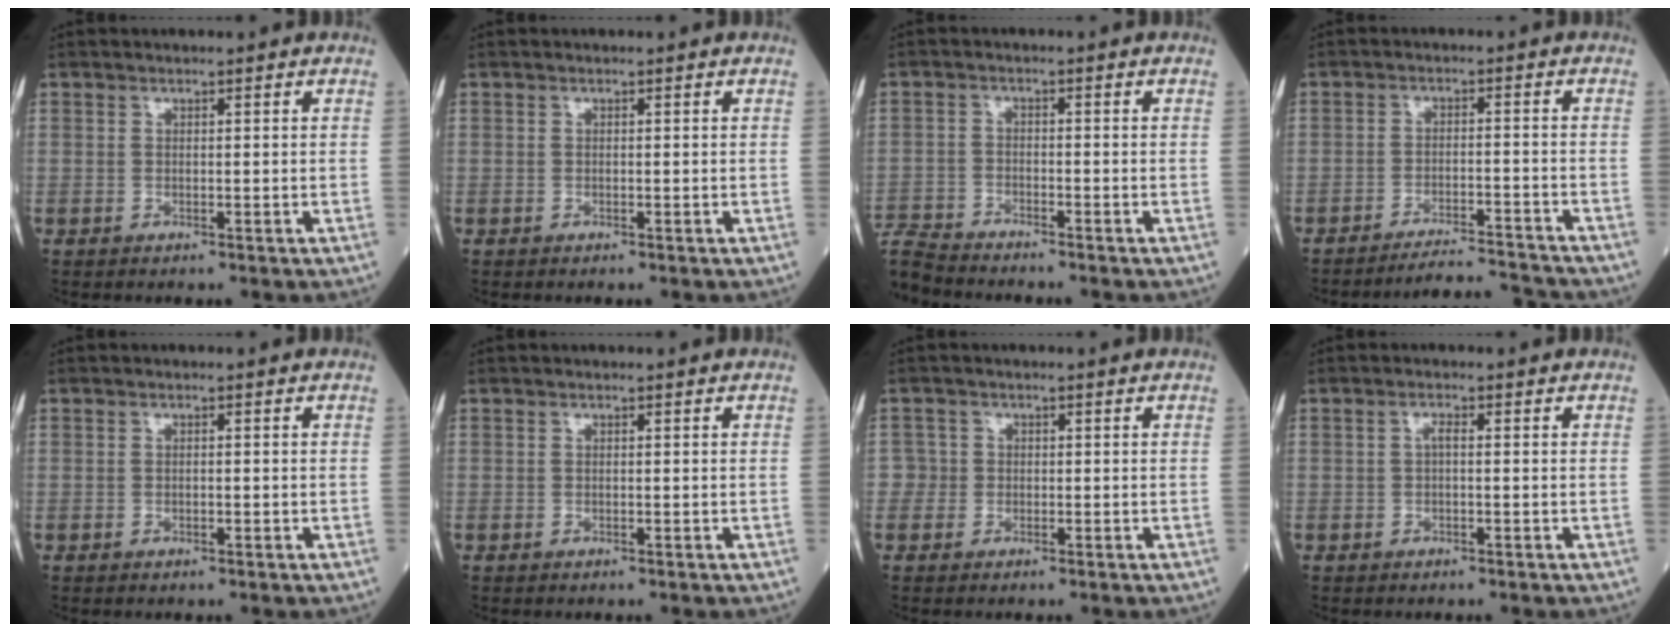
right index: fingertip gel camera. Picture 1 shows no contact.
{"total": 0.0}
{"total": 8.2, "force": [-7.9, 1.5, 1.6], "torque": [-0.047, -0.003, -0.148]}
{"total": 8.5, "force": [-8.4, -0.1, 0.7], "torque": [-0.019, 0.010, -0.137]}
{"total": 0.8, "force": [-0.1, 0.6, 0.6], "torque": [-0.019, 0.003, -0.001]}
{"total": 0.0}
{"total": 2.8, "force": [-0.5, 2.7, 0.1], "torque": [0.002, 0.011, -0.014]}
{"total": 1.6, "force": [0.1, 0.8, 1.4], "torque": [-0.036, 0.005, 0.001]}